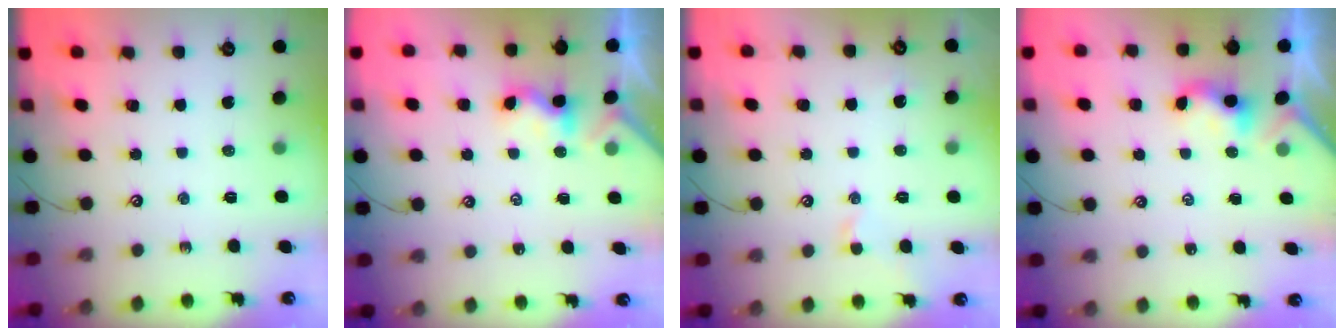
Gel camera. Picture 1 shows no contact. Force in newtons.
{"total": 1.7, "press": 1.7, "slide": 0.5}
{"total": 0.9, "press": 0.7, "slide": 0.6}
{"total": 1.1, "press": 1.0, "slide": 0.2}